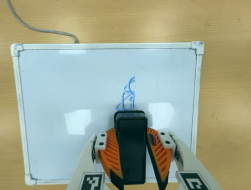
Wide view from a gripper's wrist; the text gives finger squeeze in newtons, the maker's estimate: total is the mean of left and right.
{"total": 12.1, "left": 11.2, "right": 13.0}